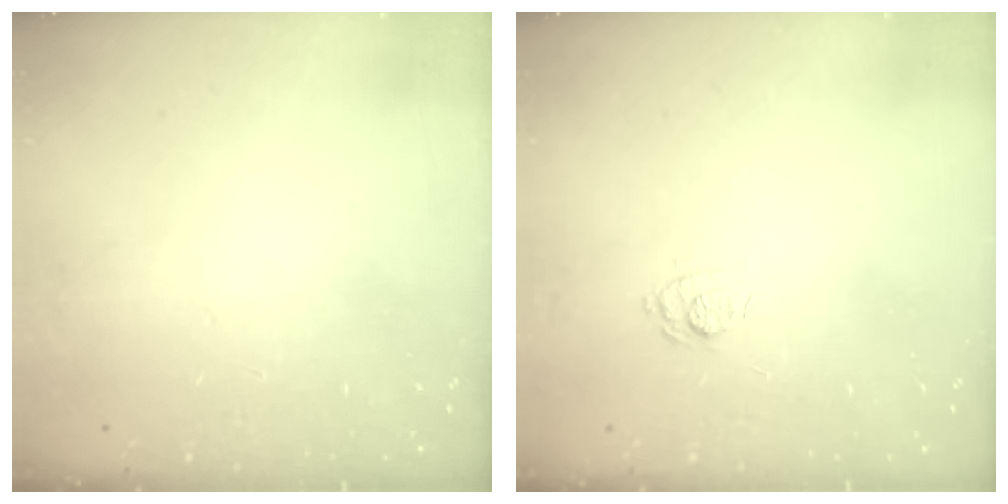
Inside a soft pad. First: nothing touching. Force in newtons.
{"total": 8.1, "press": 7.9, "slide": 1.4}